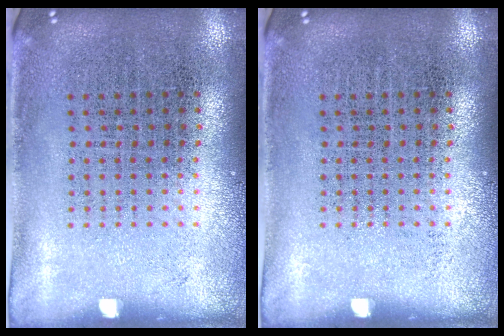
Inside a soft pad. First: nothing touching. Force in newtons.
{"total": 0.0}